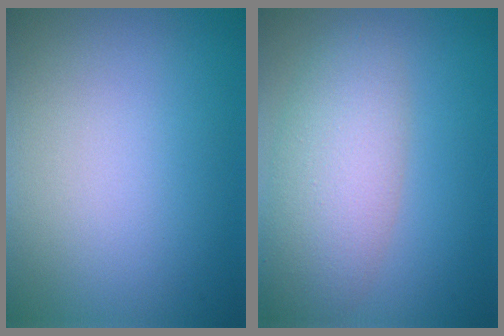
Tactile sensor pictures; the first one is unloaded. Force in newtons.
{"total": 5.6, "press": 5.6, "slide": 0.3}